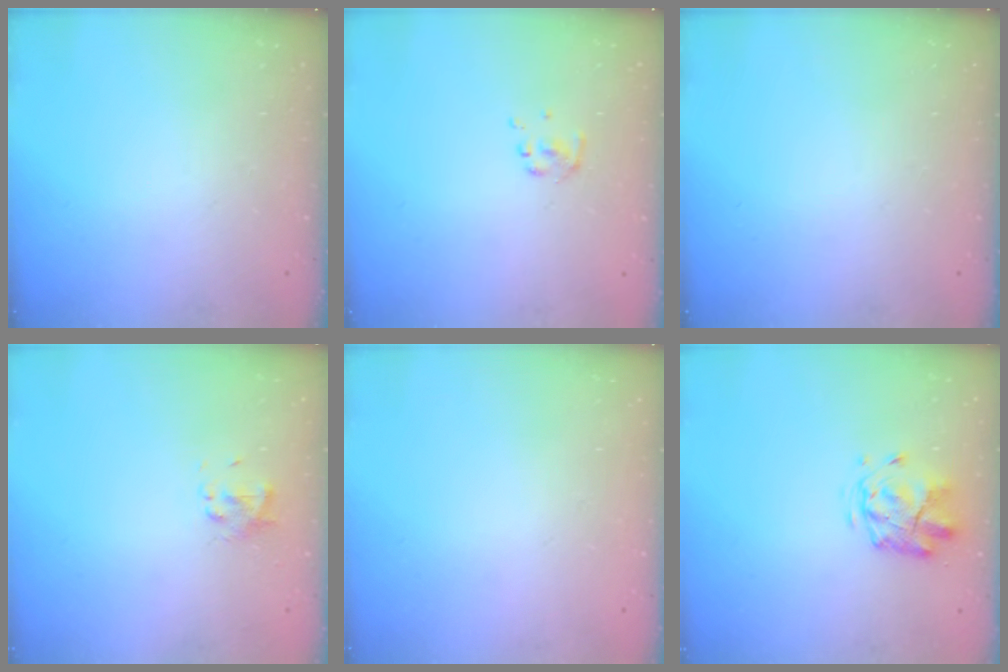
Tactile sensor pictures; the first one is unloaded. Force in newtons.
{"total": 2.3, "press": 2.3, "slide": 0.4}
{"total": 0.0}
{"total": 2.8, "press": 2.7, "slide": 0.7}
{"total": 1.6, "press": 1.6, "slide": 0.2}
{"total": 2.8, "press": 2.5, "slide": 1.2}